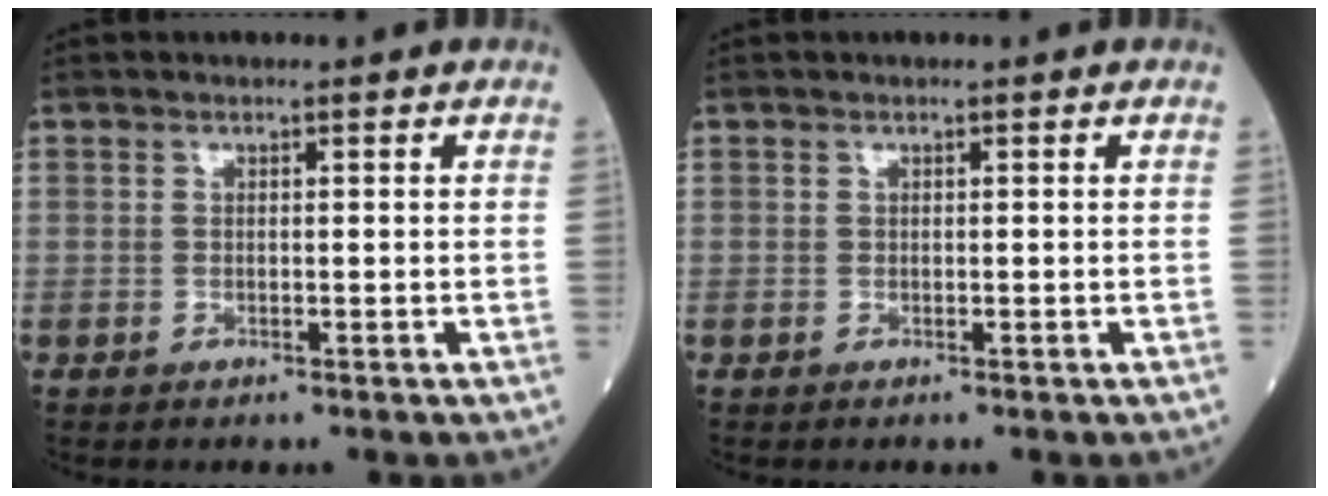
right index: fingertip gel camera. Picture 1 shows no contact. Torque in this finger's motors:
{"motor_torque": [-0.04, -0.09, -0.03, -0.01]}